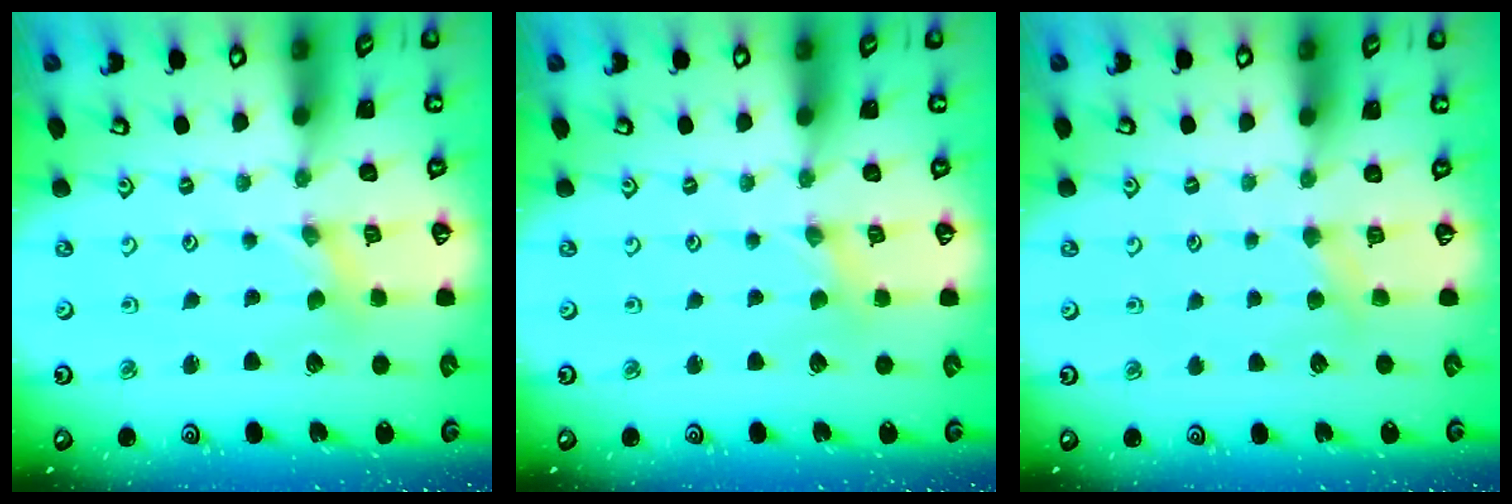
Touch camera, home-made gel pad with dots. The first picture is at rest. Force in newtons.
{"total": 0.0}
{"total": 3.1, "press": 3.1, "slide": 0.5}